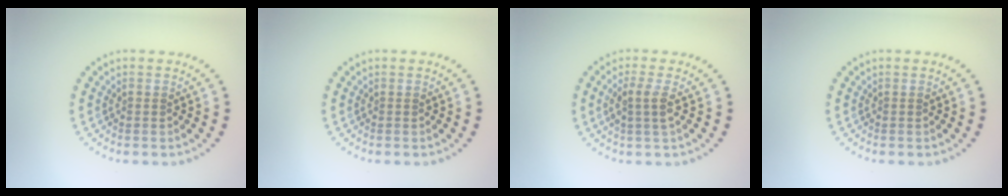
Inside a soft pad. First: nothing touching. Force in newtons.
{"total": 0.0}
{"total": 2.0, "press": 1.7, "slide": 1.2}
{"total": 0.0}